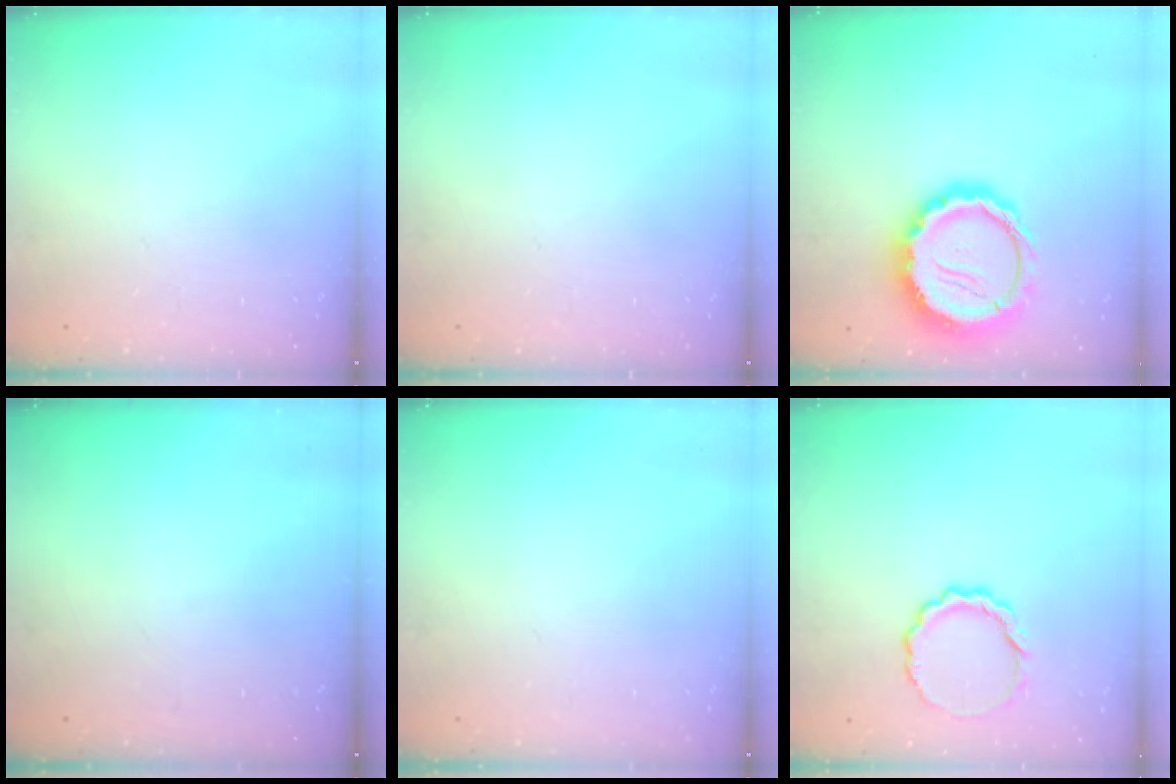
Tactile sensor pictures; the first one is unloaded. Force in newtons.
{"total": 0.0}
{"total": 16.4, "press": 16.0, "slide": 3.6}
{"total": 0.0}
{"total": 0.0}
{"total": 7.9, "press": 7.9, "slide": 1.0}